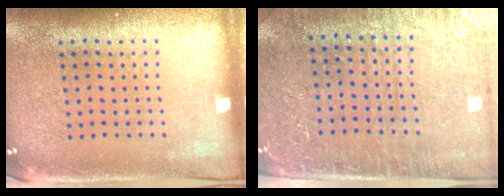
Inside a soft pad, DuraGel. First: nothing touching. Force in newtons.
{"total": 3.4, "press": 3.1, "slide": 1.4}